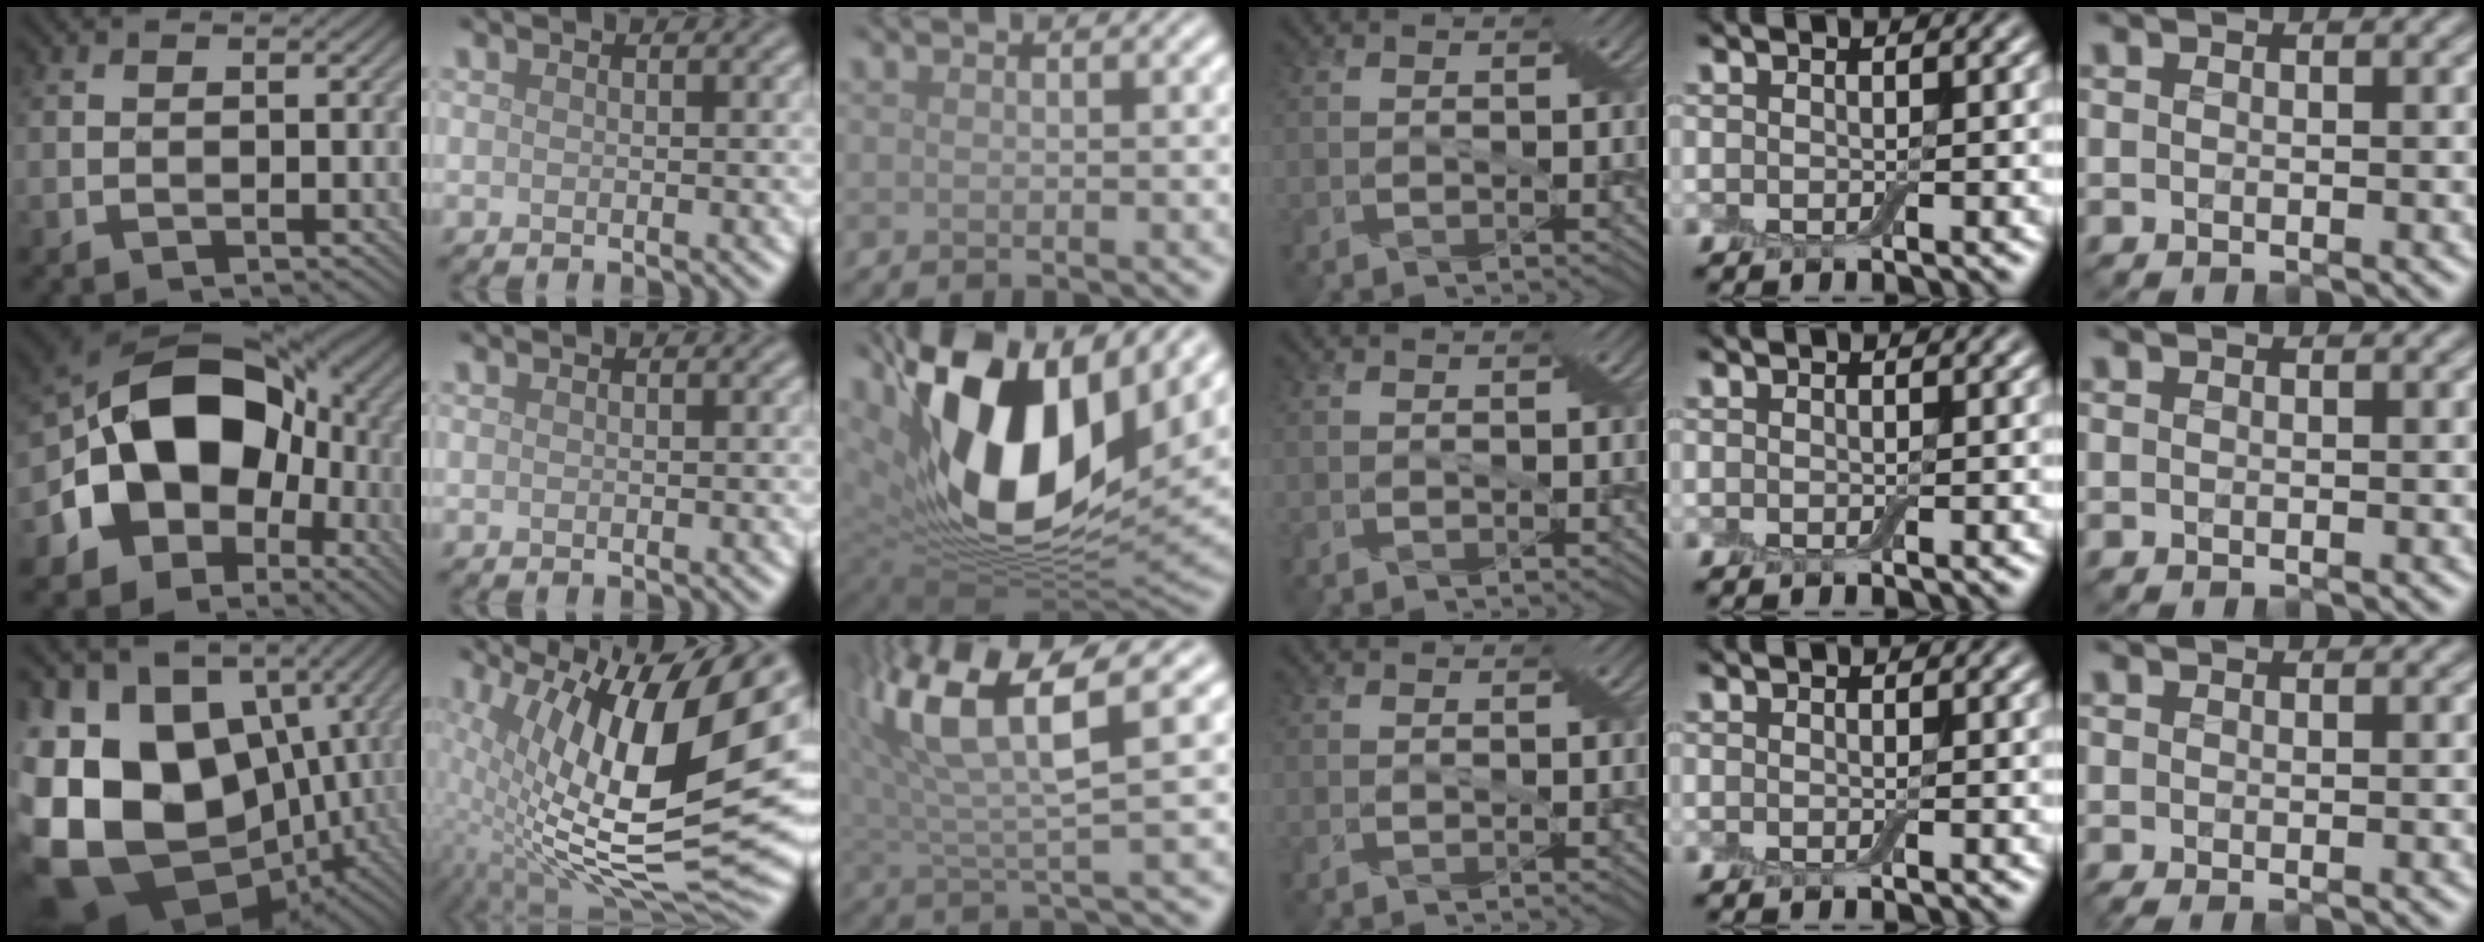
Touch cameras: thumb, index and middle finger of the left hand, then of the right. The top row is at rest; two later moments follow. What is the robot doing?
{"motion": "cut", "object": "aluminum foil"}